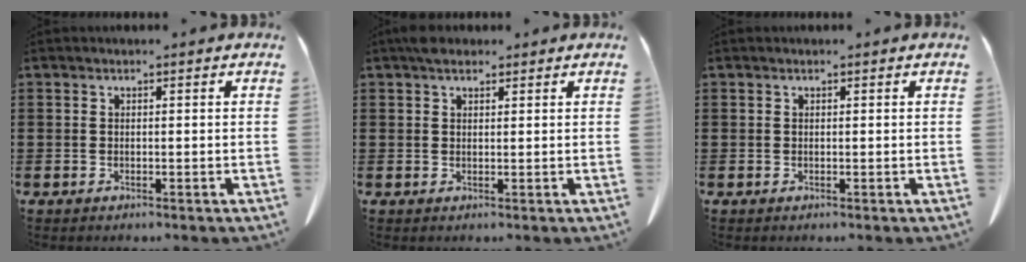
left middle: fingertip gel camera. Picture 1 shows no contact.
{"total": 2.3, "force": [1.8, 1.0, 0.9], "torque": [-0.015, 0.001, 0.033]}
{"total": 0.0}